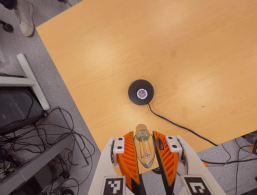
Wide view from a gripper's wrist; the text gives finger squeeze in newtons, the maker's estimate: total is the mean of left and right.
{"total": 11.2, "left": 11.3, "right": 11.0}